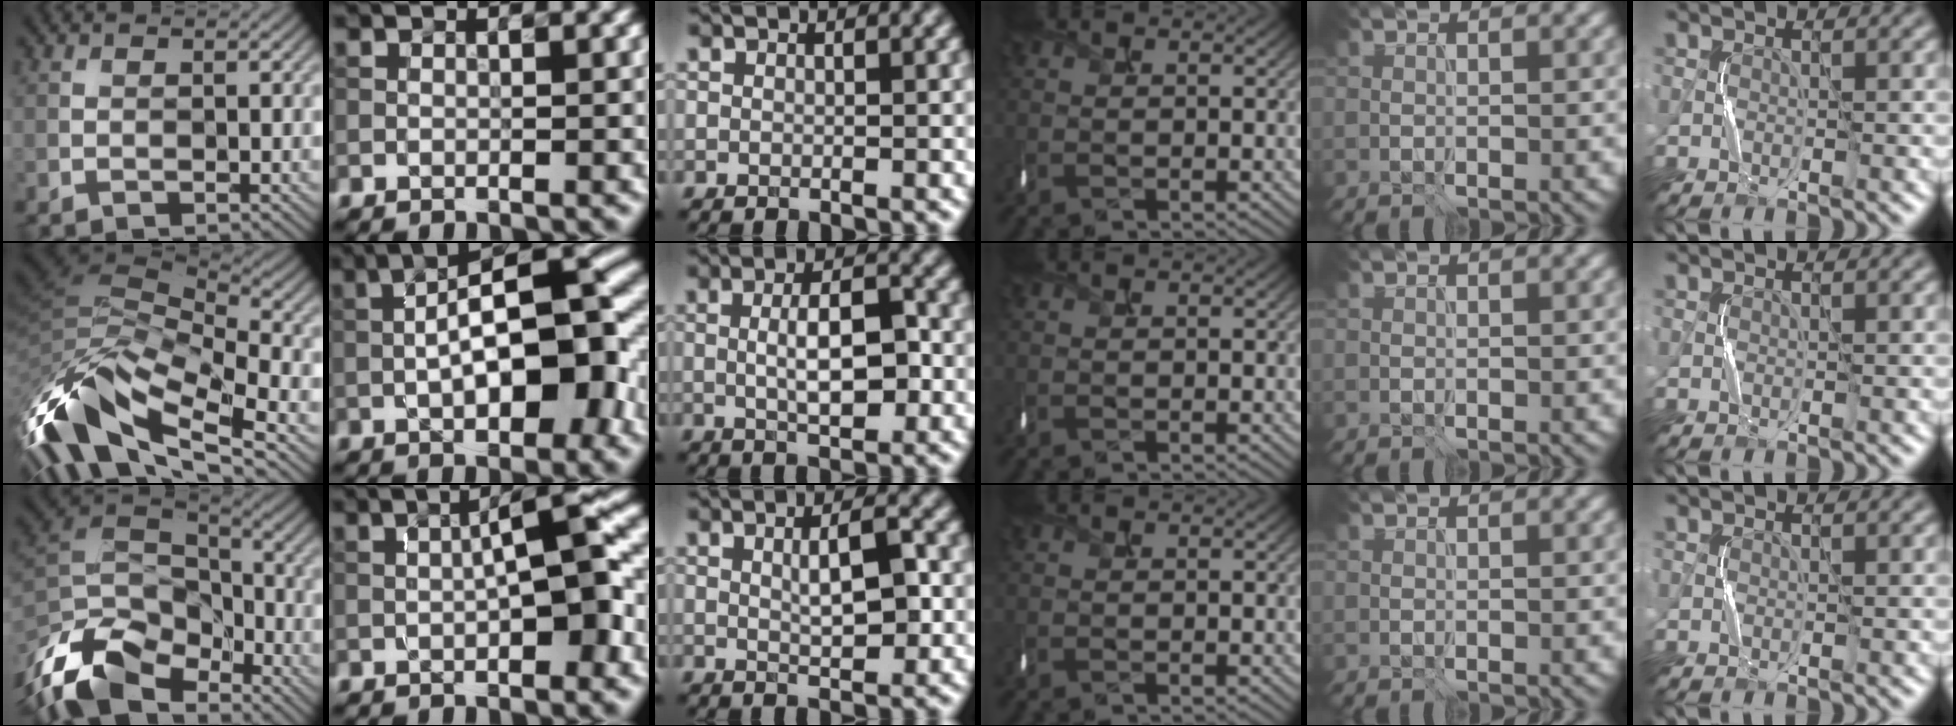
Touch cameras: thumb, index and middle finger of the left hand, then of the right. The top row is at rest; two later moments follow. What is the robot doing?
{"motion": "shake", "object": "box of matches"}